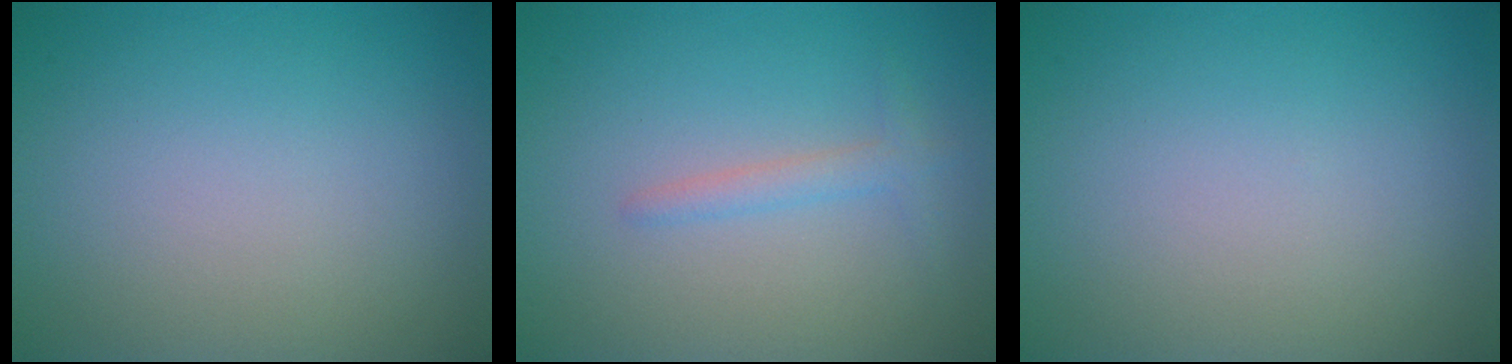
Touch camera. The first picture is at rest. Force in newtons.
{"total": 1.5, "press": 1.5, "slide": 0.1}
{"total": 0.0}